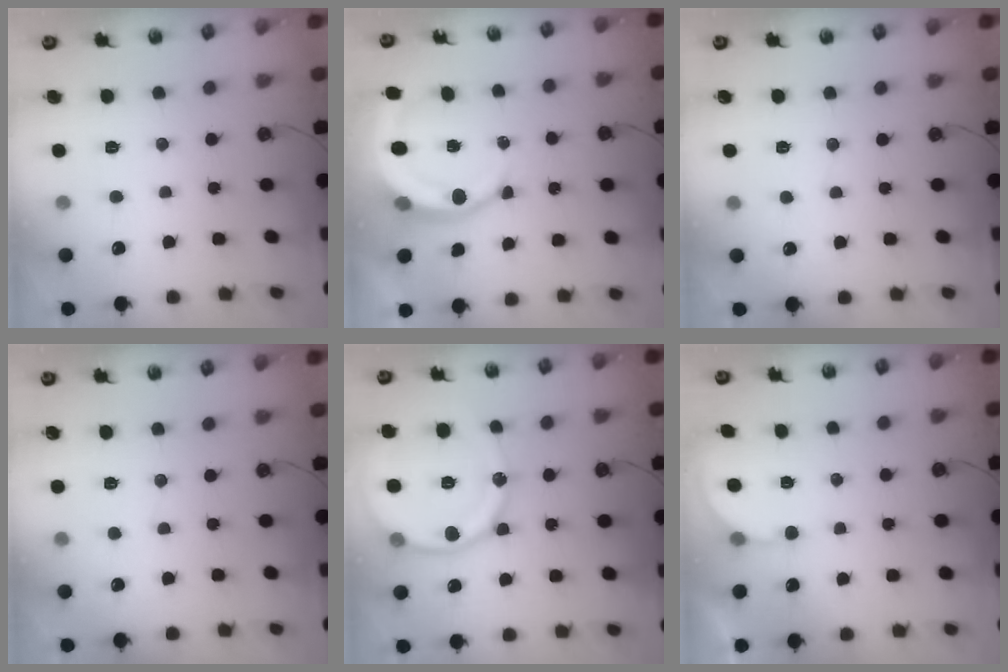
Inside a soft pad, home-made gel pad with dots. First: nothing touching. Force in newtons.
{"total": 10.0, "press": 9.9, "slide": 1.1}
{"total": 2.0, "press": 2.0, "slide": 0.1}
{"total": 2.0, "press": 2.0, "slide": 0.1}
{"total": 16.6, "press": 16.5, "slide": 2.1}
{"total": 2.7, "press": 2.7, "slide": 0.1}